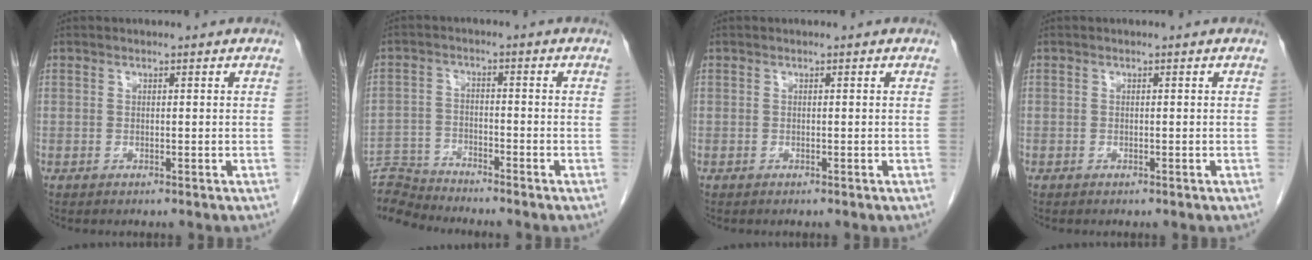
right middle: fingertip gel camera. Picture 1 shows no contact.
{"total": 6.8, "force": [-6.7, -0.8, -0.6], "torque": [0.006, 0.001, -0.128]}
{"total": 0.0}
{"total": 0.0}